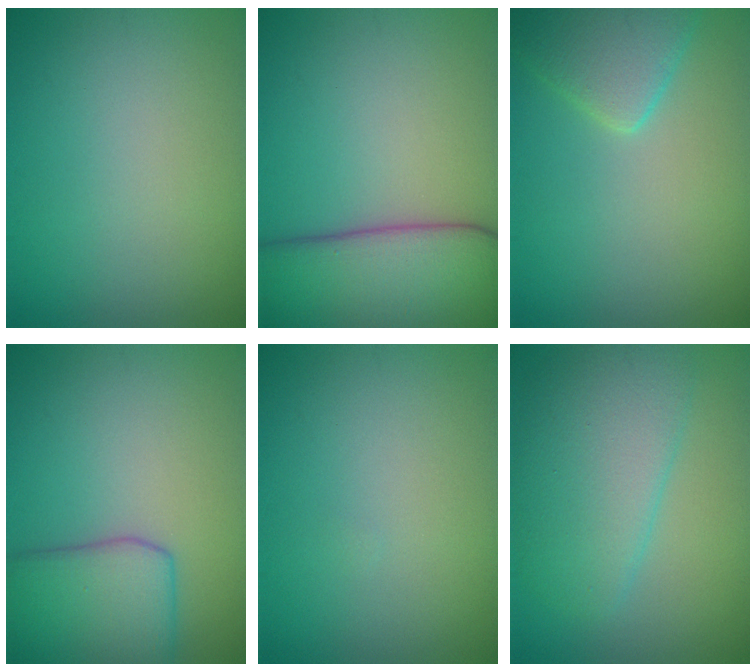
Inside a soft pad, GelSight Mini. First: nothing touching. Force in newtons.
{"total": 13.1, "press": 13.1, "slide": 0.9}
{"total": 3.7, "press": 3.7, "slide": 0.3}
{"total": 6.1, "press": 6.1, "slide": 0.4}
{"total": 0.0}
{"total": 5.5, "press": 5.5, "slide": 0.3}